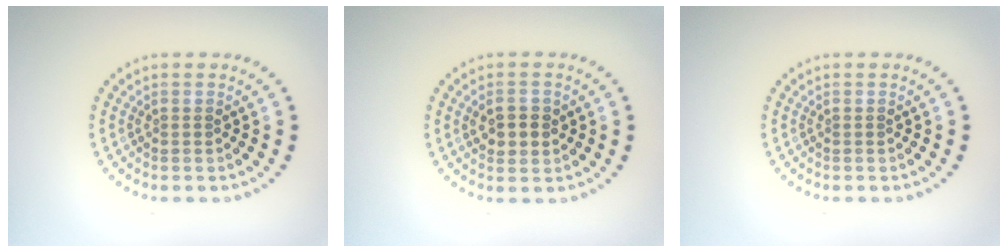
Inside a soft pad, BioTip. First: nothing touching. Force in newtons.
{"total": 2.6, "press": 2.6, "slide": 0.4}
{"total": 0.0}